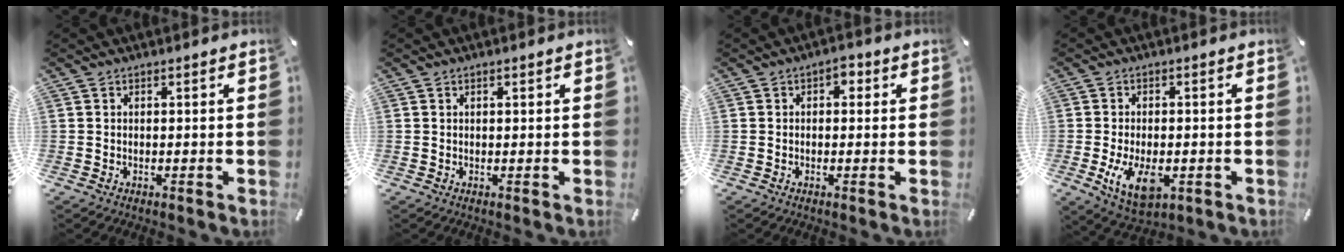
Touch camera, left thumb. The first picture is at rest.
{"total": 0.7, "force": [0.3, 0.3, 0.6], "torque": [-0.012, 0.003, 0.004]}
{"total": 2.4, "force": [-0.1, 1.7, 1.7], "torque": [-0.026, 0.008, -0.007]}
{"total": 9.4, "force": [-2.5, 5.3, 7.3], "torque": [-0.144, -0.010, -0.045]}